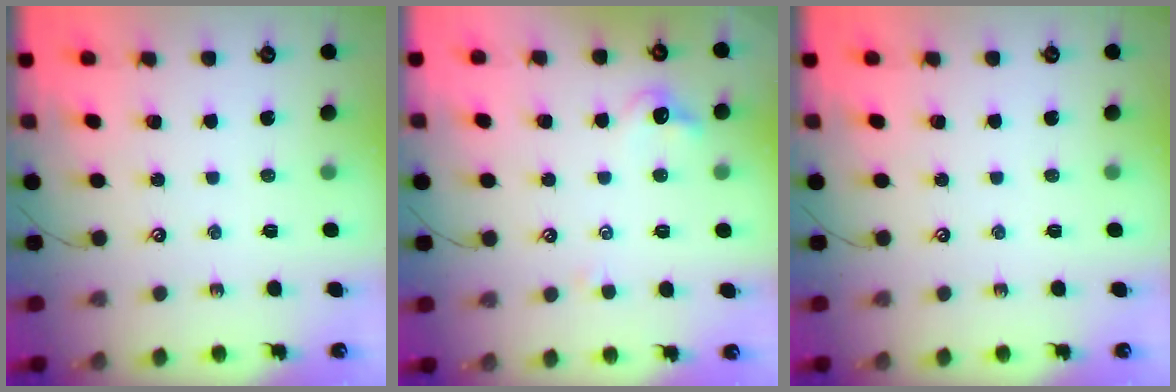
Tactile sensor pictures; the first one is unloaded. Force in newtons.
{"total": 2.3, "press": 2.3, "slide": 0.4}
{"total": 0.0}